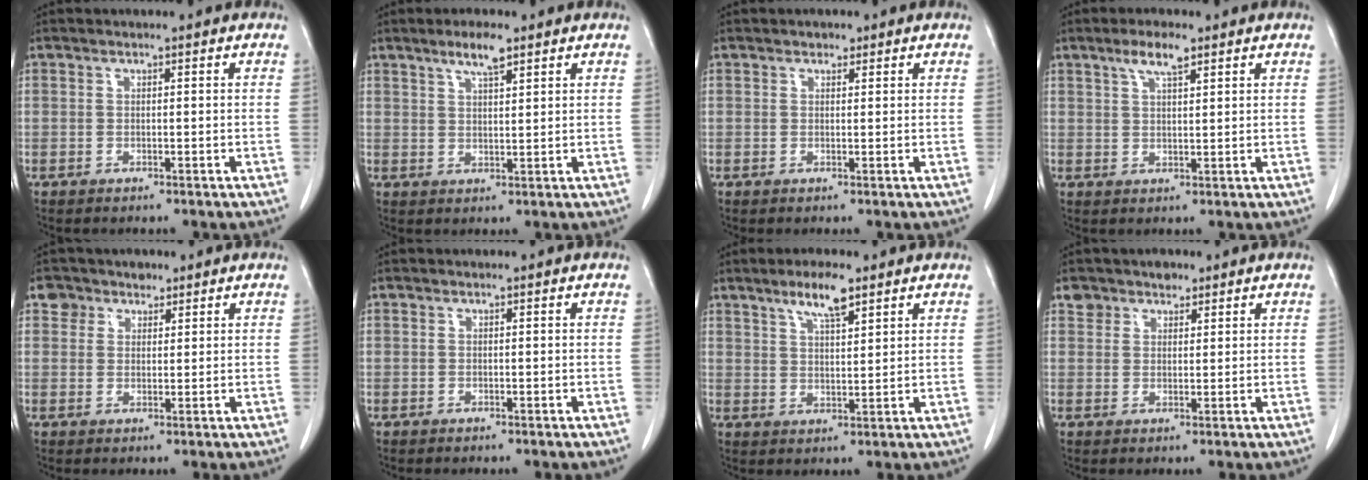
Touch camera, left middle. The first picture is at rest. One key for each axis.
{"total": 4.2, "fx": 2.9, "fy": 0.6, "fz": 2.9, "tx": -0.055, "ty": 0.003, "tz": 0.052}
{"total": 0.9, "fx": 0.6, "fy": 0.6, "fz": 0.3, "tx": -0.003, "ty": -0.002, "tz": 0.008}
{"total": 4.0, "fx": 2.6, "fy": 0.8, "fz": 2.9, "tx": -0.059, "ty": 0.006, "tz": 0.049}
{"total": 3.5, "fx": 2.1, "fy": 2.7, "fz": 0.1, "tx": 0.006, "ty": 0.011, "tz": 0.030}
{"total": 0.0}
{"total": 5.6, "fx": 3.8, "fy": 1.0, "fz": 4.0, "tx": -0.074, "ty": 0.003, "tz": 0.067}
{"total": 3.0, "fx": 2.1, "fy": 2.1, "fz": 0.2, "tx": 0.006, "ty": 0.004, "tz": 0.030}